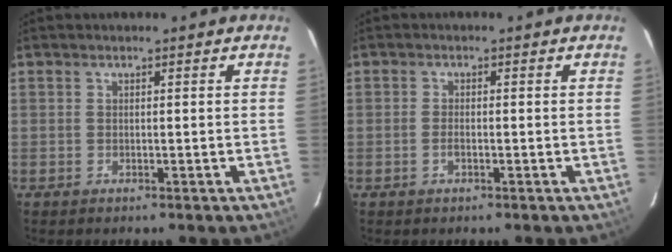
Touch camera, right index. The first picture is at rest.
{"total": 1.5, "force": [-0.6, 0.7, 1.2], "torque": [-0.026, 0.001, -0.012]}